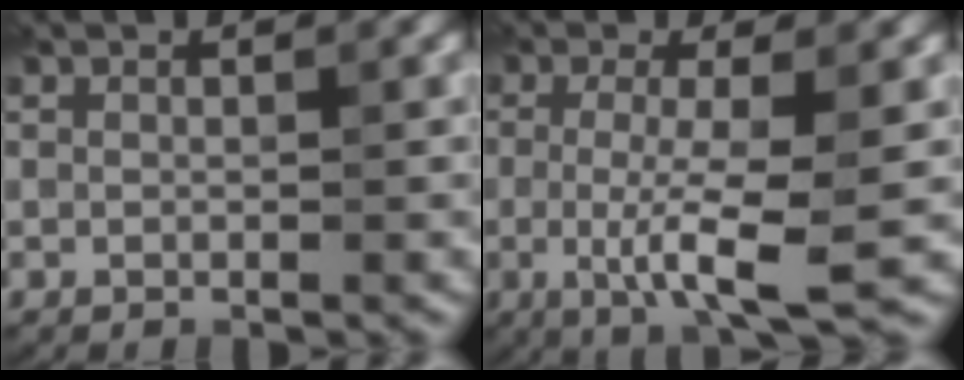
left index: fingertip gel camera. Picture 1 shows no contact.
{"total": 6.3, "force": [-0.9, 1.3, 6.1], "torque": [-0.112, -0.017, -0.017]}